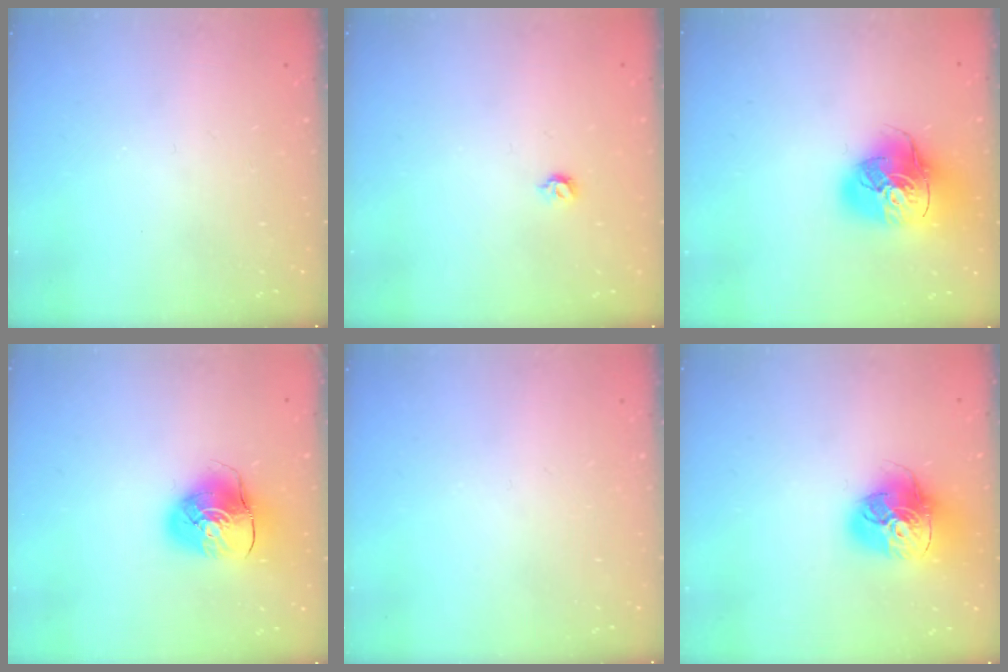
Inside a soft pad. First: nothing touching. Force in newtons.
{"total": 3.9, "press": 3.8, "slide": 0.8}
{"total": 17.1, "press": 17.0, "slide": 2.5}
{"total": 9.1, "press": 9.0, "slide": 1.2}
{"total": 0.0}
{"total": 17.5, "press": 17.4, "slide": 1.9}